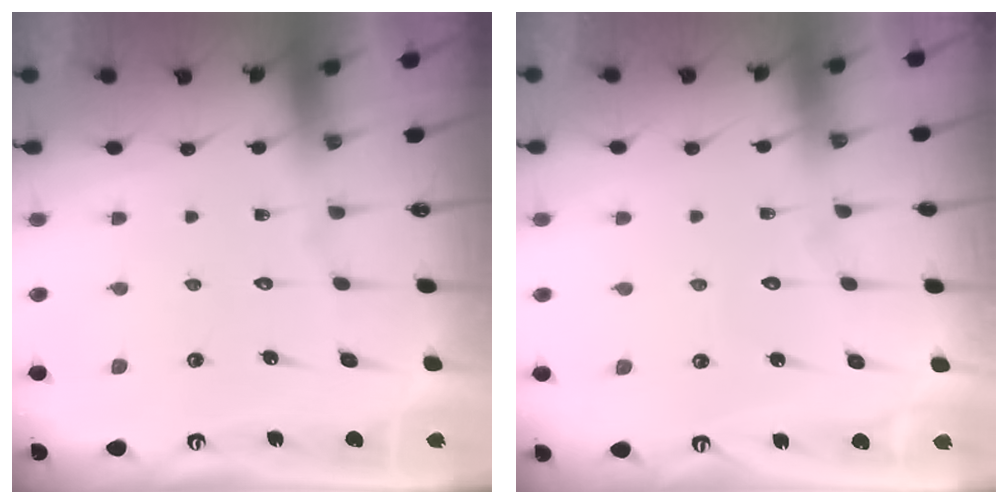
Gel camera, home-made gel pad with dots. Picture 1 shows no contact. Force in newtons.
{"total": 4.3, "press": 4.3, "slide": 0.4}